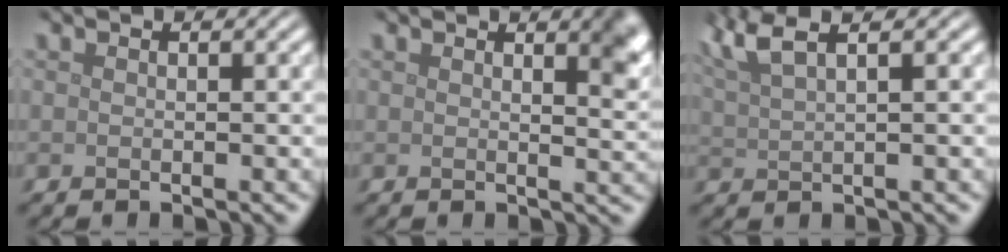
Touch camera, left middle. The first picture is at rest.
{"total": 3.6, "force": [1.9, 1.2, 2.8], "torque": [-0.022, 0.004, 0.025]}
{"total": 6.0, "force": [4.0, 2.0, 4.0], "torque": [-0.073, 0.035, 0.050]}